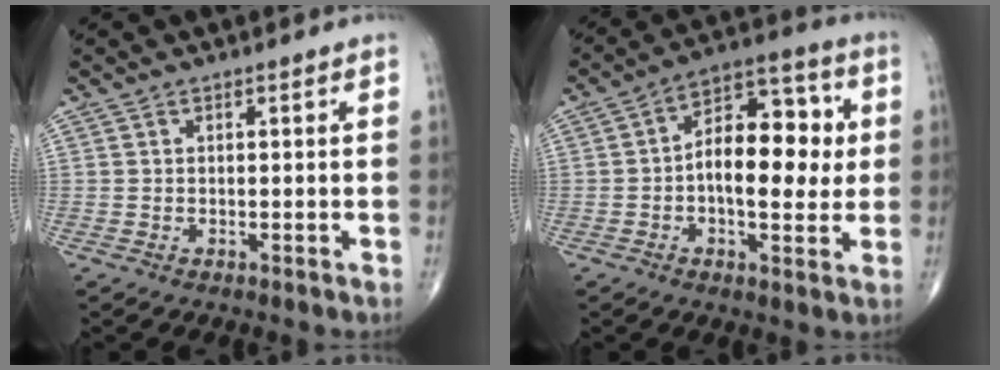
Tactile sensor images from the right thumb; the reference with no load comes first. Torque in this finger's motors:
{"motor_torque": [-0.11, 0.46, 0.83, -0.42, 0.32]}